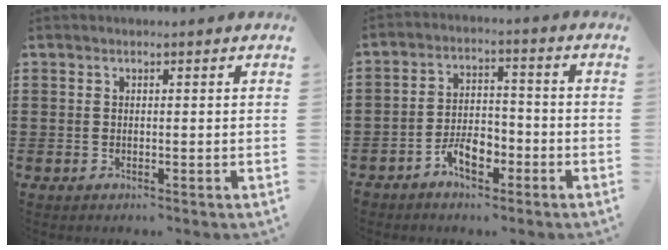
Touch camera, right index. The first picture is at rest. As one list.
[{"total": 5.6, "force": [-3.5, 2.8, 3.4], "torque": [-0.063, 0.011, -0.065]}]